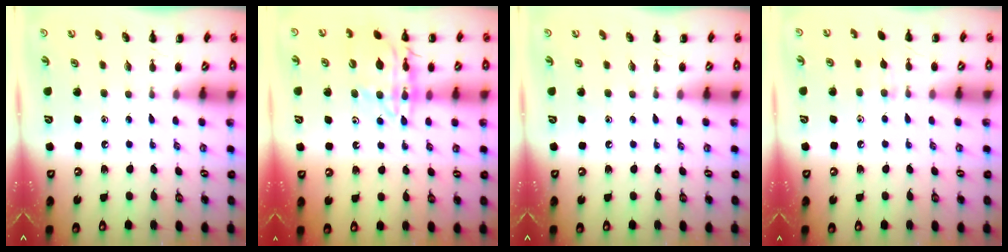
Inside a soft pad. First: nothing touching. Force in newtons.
{"total": 15.6, "press": 15.5, "slide": 2.2}
{"total": 0.0}
{"total": 6.5, "press": 6.0, "slide": 2.3}